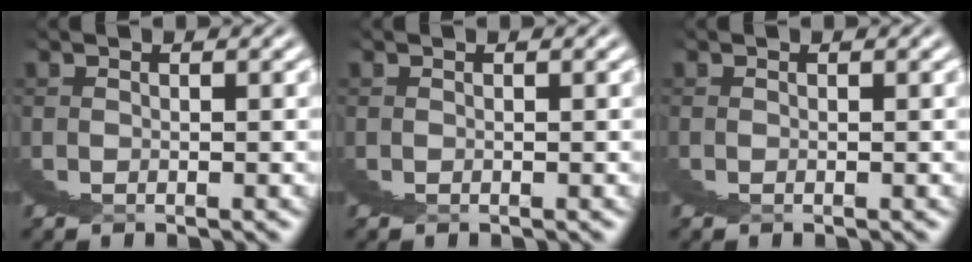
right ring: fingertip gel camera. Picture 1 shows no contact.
{"total": 0.0}
{"total": 0.5, "force": [-0.1, -0.4, -0.3], "torque": [0.007, 0.000, -0.002]}